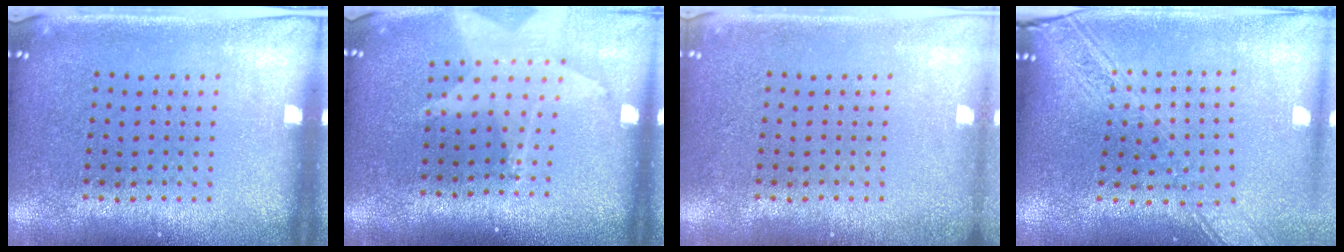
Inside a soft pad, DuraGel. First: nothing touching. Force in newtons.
{"total": 1.8, "press": 1.5, "slide": 1.0}
{"total": 0.9, "press": 0.8, "slide": 0.2}
{"total": 2.5, "press": 2.0, "slide": 1.4}